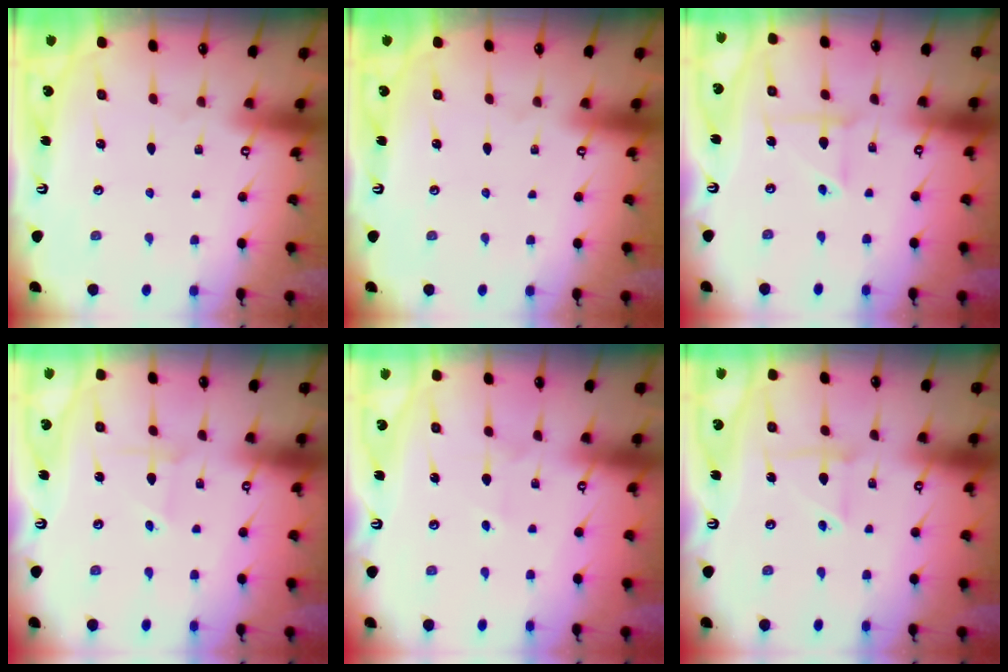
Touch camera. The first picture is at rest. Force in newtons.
{"total": 0.0}
{"total": 3.7, "press": 3.7, "slide": 0.5}
{"total": 1.0, "press": 1.0, "slide": 0.1}
{"total": 2.1, "press": 2.1, "slide": 0.2}
{"total": 3.5, "press": 3.4, "slide": 0.8}